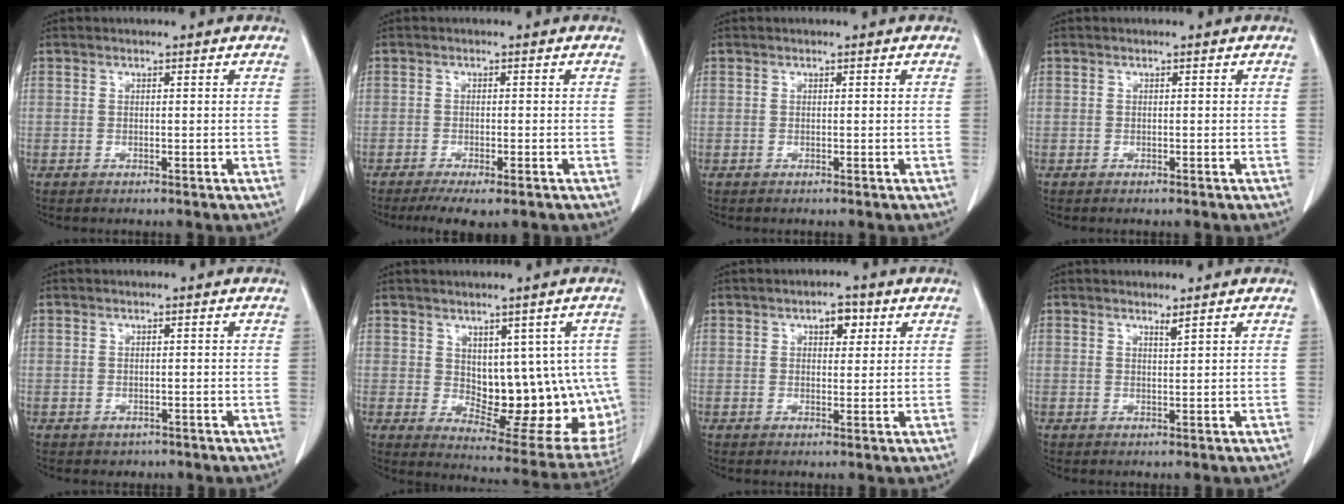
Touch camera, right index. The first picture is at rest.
{"total": 5.2, "force": [-3.7, 1.1, 3.4], "torque": [-0.051, -0.013, -0.054]}
{"total": 0.0}
{"total": 0.0}
{"total": 1.3, "force": [-0.6, 1.1, 0.0], "torque": [-0.005, 0.003, -0.007]}
{"total": 15.9, "force": [0.0, 8.0, 13.7], "torque": [-0.139, 0.002, 0.024]}
{"total": 3.3, "force": [1.6, 1.7, 2.4], "torque": [-0.033, 0.007, 0.022]}
{"total": 0.9, "force": [0.8, -0.3, 0.4], "torque": [-0.016, -0.011, 0.017]}